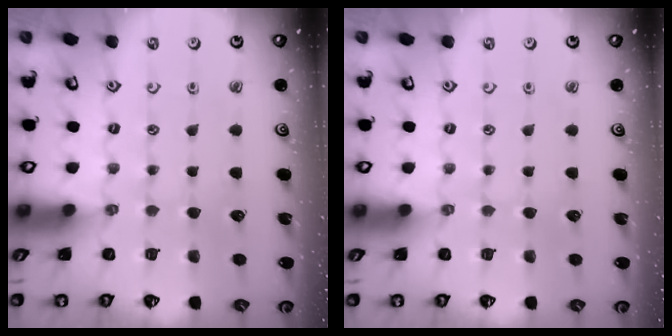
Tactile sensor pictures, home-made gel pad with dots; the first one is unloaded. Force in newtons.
{"total": 0.0}